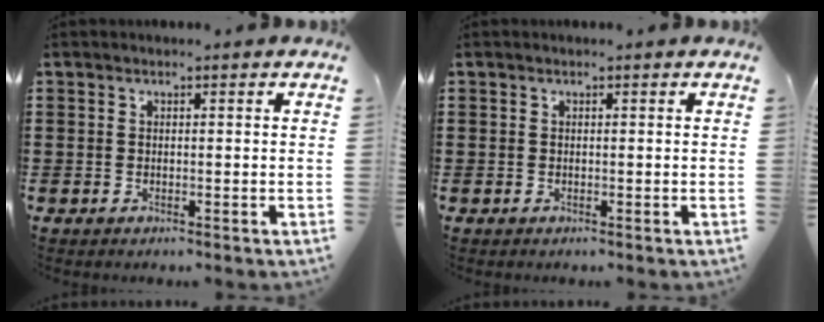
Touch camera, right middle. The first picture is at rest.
{"total": 0.0}